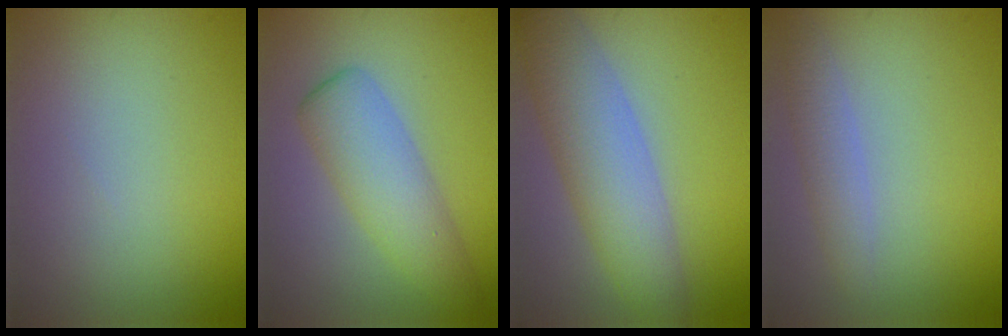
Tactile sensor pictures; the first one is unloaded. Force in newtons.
{"total": 4.8, "press": 4.8, "slide": 0.1}
{"total": 6.2, "press": 6.2, "slide": 0.3}
{"total": 2.0, "press": 2.0, "slide": 0.1}